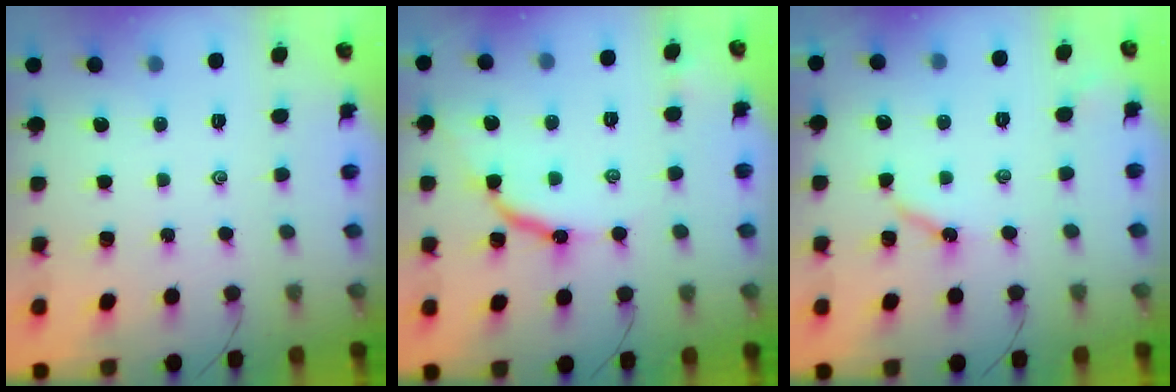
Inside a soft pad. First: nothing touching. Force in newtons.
{"total": 8.7, "press": 8.7, "slide": 0.4}
{"total": 3.8, "press": 3.8, "slide": 0.5}